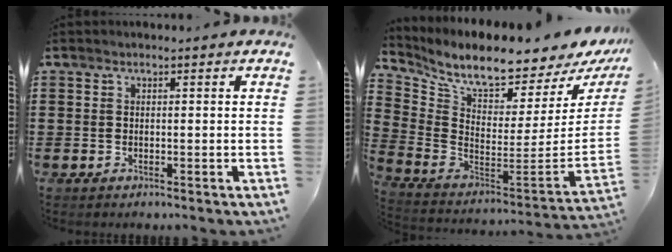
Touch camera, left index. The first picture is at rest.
{"total": 7.0, "force": [5.9, 0.5, 3.7], "torque": [-0.097, -0.069, 0.094]}